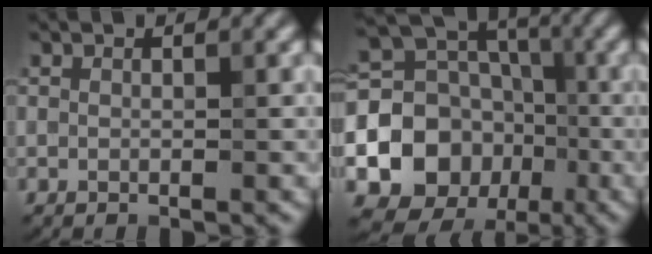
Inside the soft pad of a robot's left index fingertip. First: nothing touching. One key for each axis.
{"total": 10.7, "fx": -2.4, "fy": 9.3, "fz": 4.7, "tx": -0.101, "ty": -0.005, "tz": -0.048}